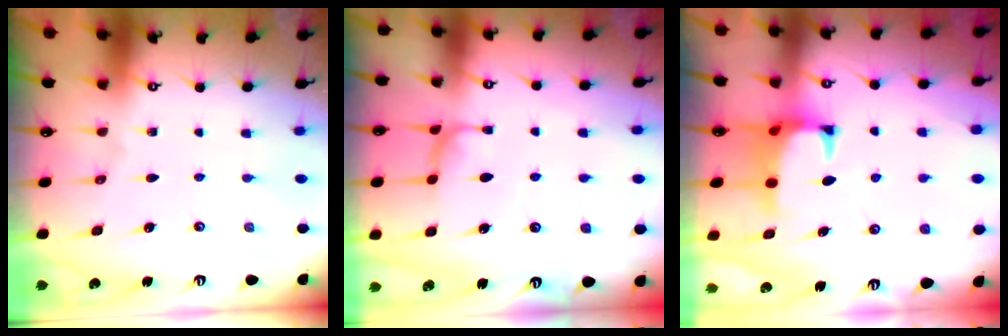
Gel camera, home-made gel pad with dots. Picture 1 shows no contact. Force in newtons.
{"total": 0.9, "press": 0.8, "slide": 0.5}
{"total": 1.4, "press": 0.9, "slide": 1.0}